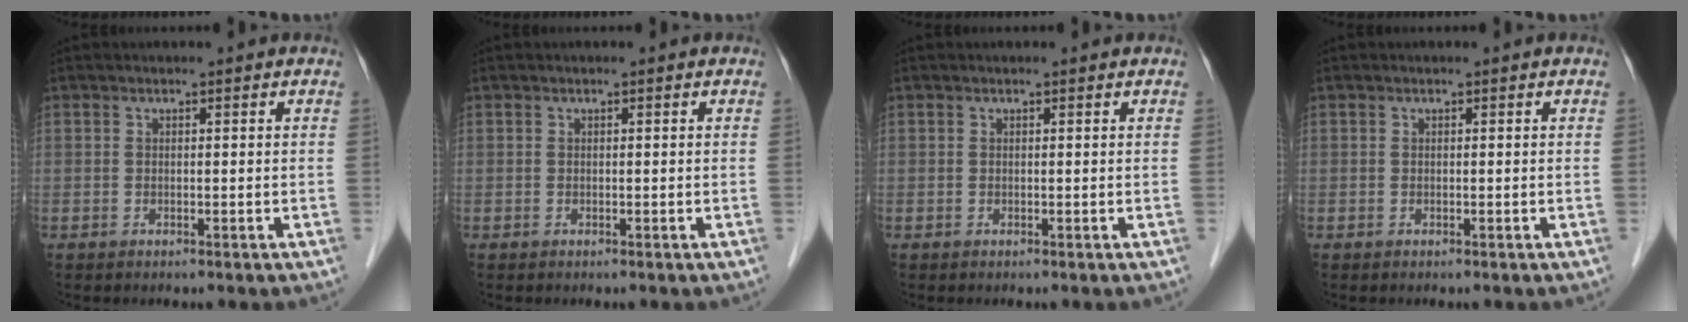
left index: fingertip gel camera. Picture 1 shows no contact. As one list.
[{"total": 0.0}, {"total": 0.0}, {"total": 0.0}]